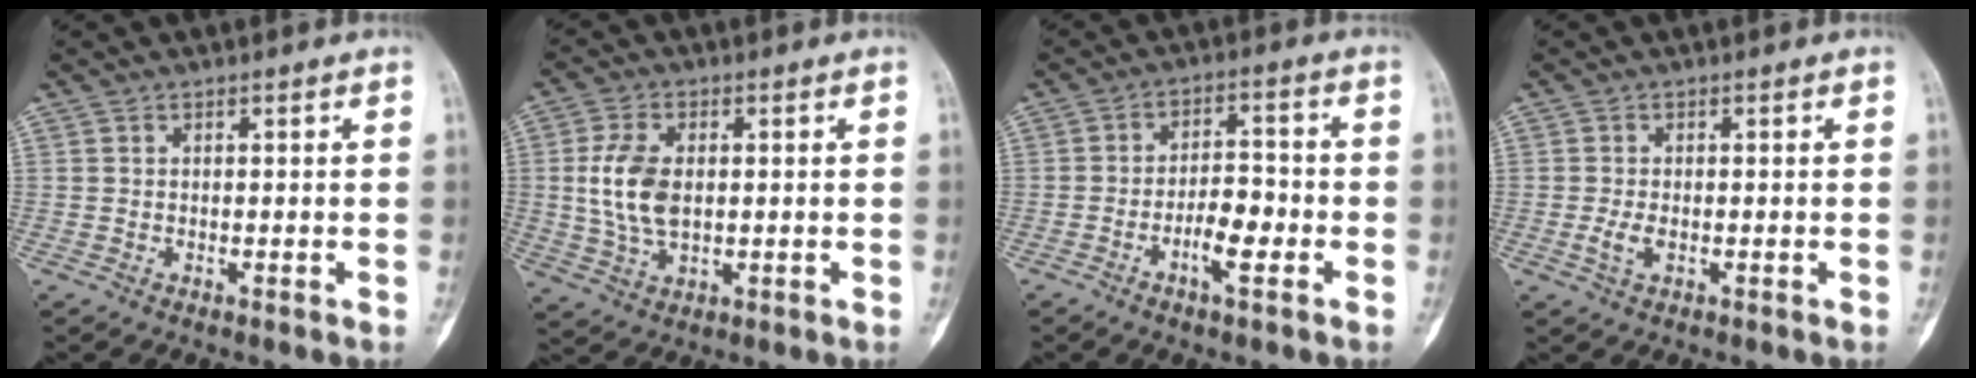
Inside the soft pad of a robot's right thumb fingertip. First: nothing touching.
{"total": 9.3, "force": [0.7, 5.5, 7.5], "torque": [-0.154, -0.002, 0.019]}
{"total": 7.0, "force": [-2.8, 2.7, 5.9], "torque": [-0.093, 0.025, -0.049]}
{"total": 2.5, "force": [-0.6, 1.3, 2.0], "torque": [-0.050, -0.002, -0.012]}